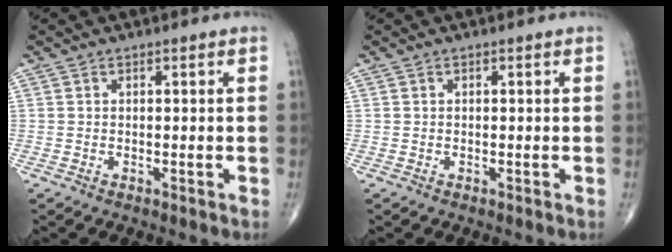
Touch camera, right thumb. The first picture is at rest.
{"total": 0.0}